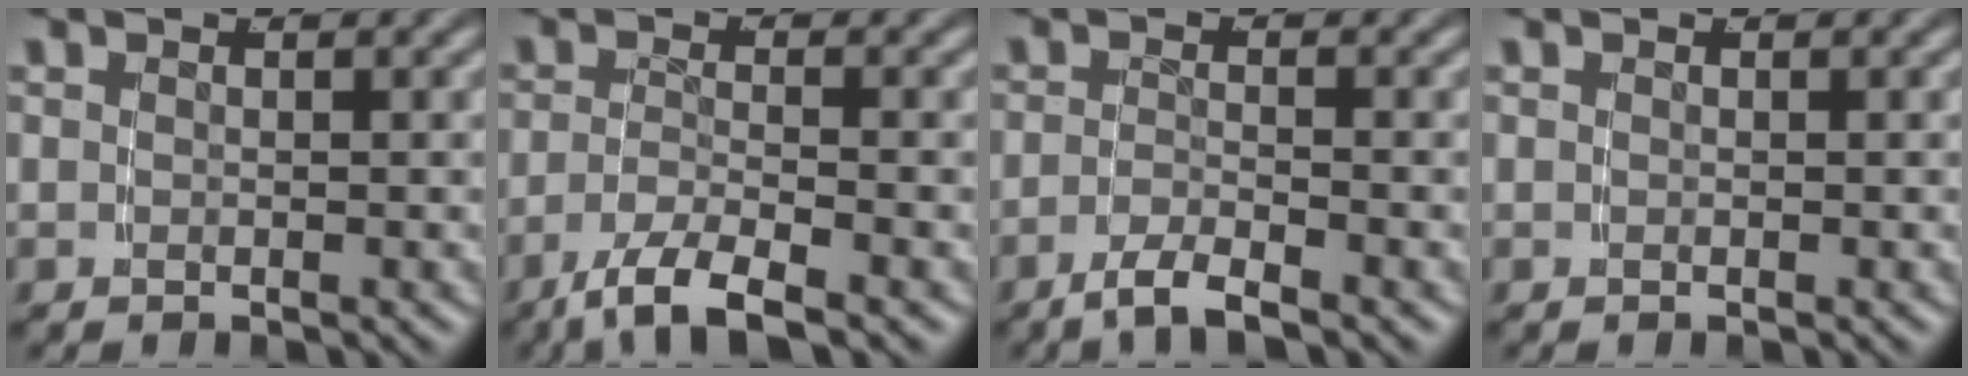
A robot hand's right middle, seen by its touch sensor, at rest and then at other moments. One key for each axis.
{"total": 5.0, "fx": -3.7, "fy": 0.8, "fz": 3.3, "tx": -0.059, "ty": -0.019, "tz": -0.050}
{"total": 2.9, "fx": -2.5, "fy": -0.1, "fz": 1.6, "tx": -0.031, "ty": -0.007, "tz": -0.040}
{"total": 0.0}